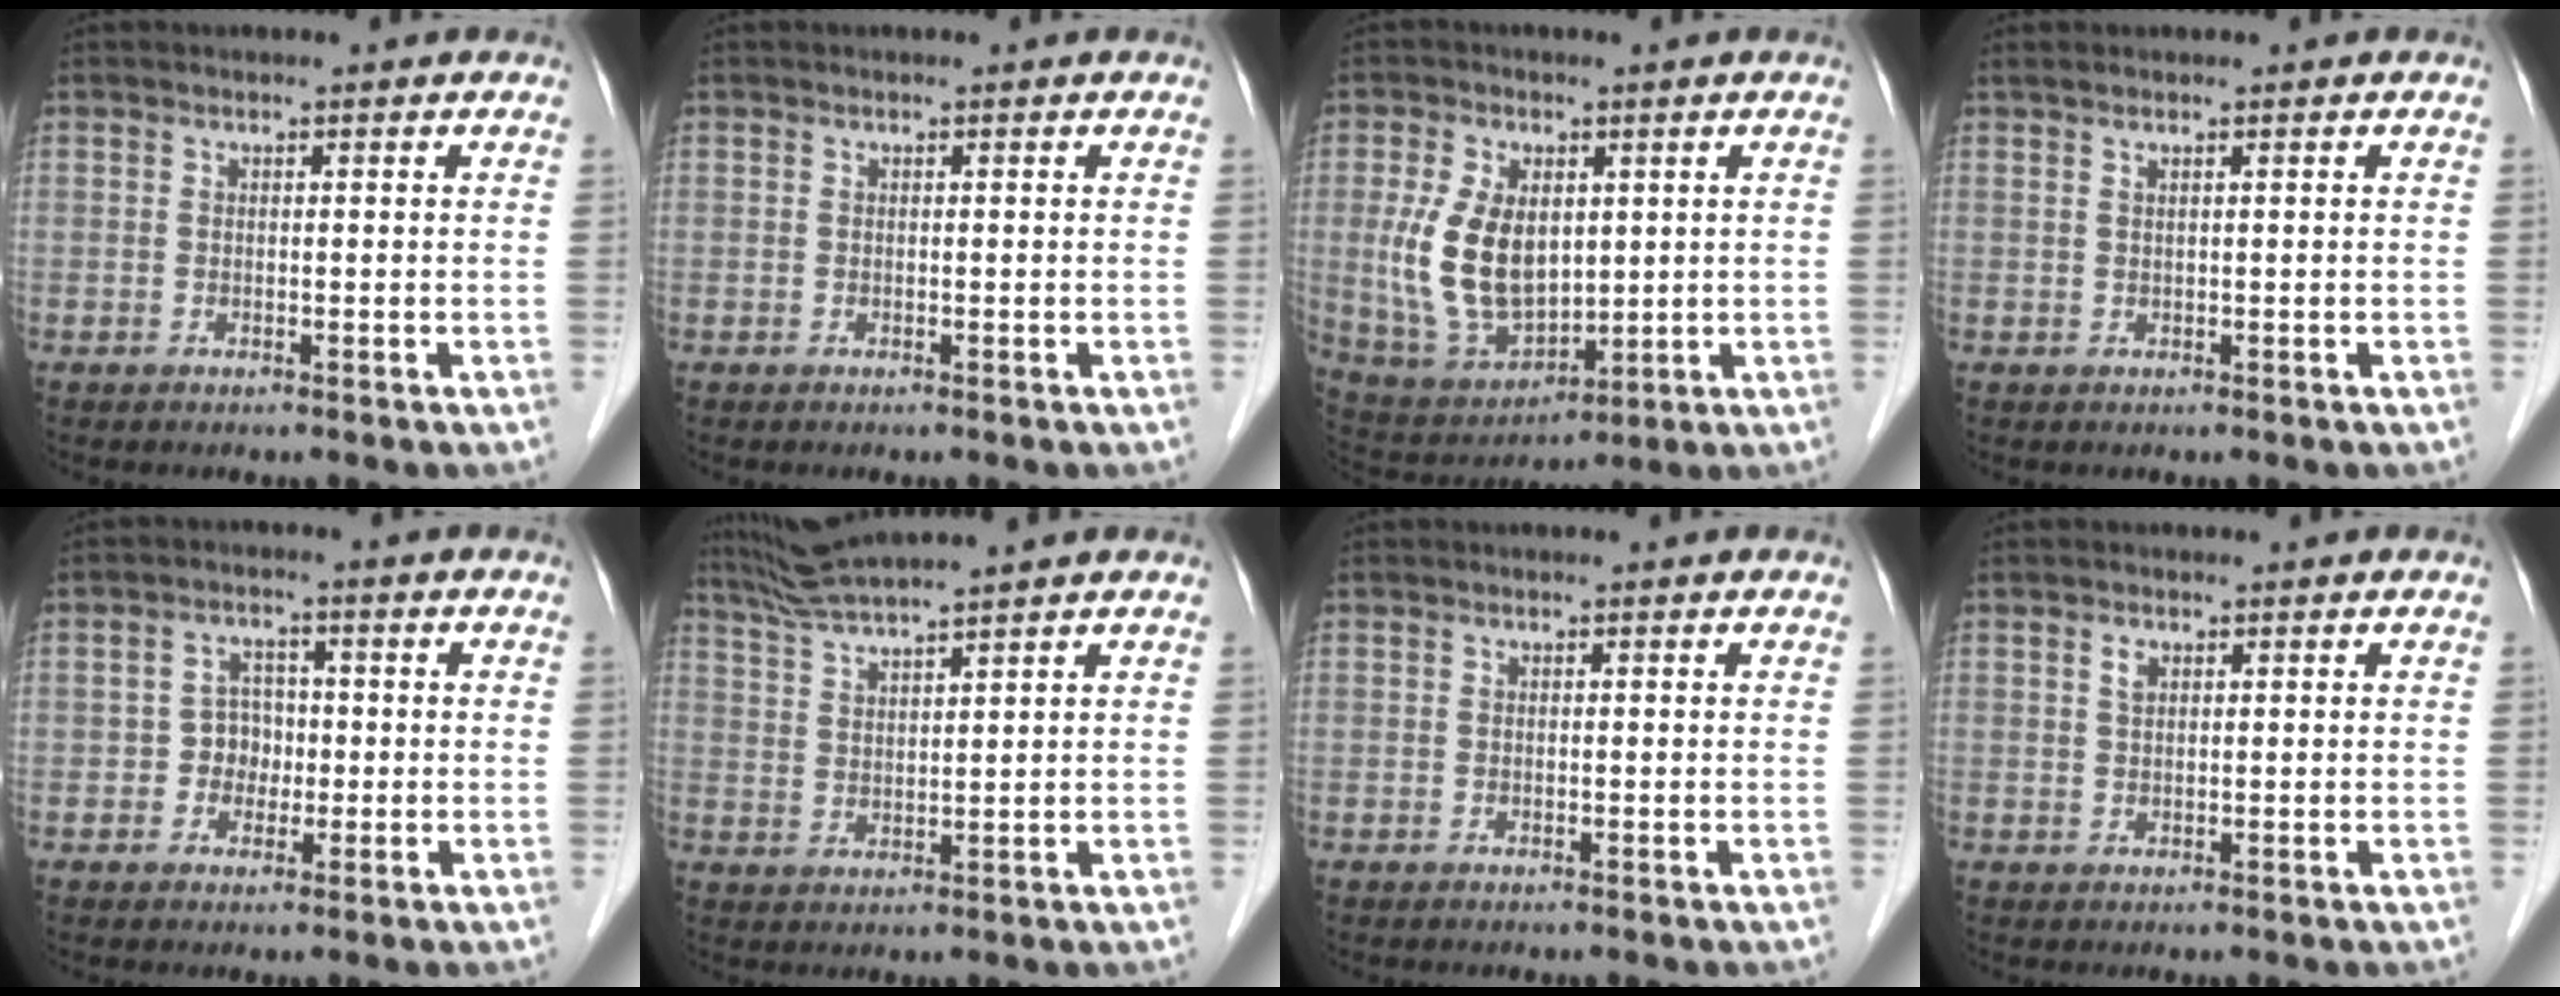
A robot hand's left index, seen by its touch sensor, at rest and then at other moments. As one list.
[{"total": 0.0}, {"total": 11.3, "force": [1.4, 6.7, 9.0], "torque": [-0.191, -0.001, 0.046]}, {"total": 0.6, "force": [0.4, -0.1, 0.5], "torque": [-0.017, 0.008, 0.012]}, {"total": 3.5, "force": [-0.7, 3.2, 1.5], "torque": [-0.024, 0.010, -0.013]}, {"total": 7.8, "force": [6.9, -1.5, 3.2], "torque": [-0.066, 0.023, 0.130]}, {"total": 0.0}, {"total": 1.3, "force": [0.6, 0.6, 0.9], "torque": [-0.019, 0.003, 0.011]}]